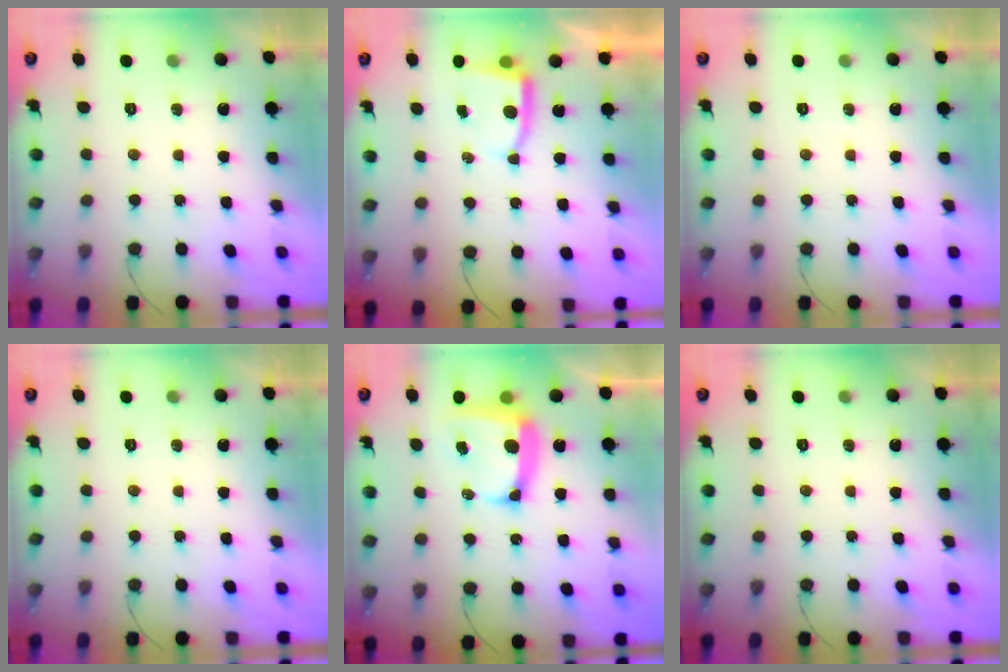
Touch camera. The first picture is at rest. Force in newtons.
{"total": 3.5, "press": 3.5, "slide": 0.5}
{"total": 0.0}
{"total": 0.0}
{"total": 10.6, "press": 10.6, "slide": 1.2}
{"total": 0.0}